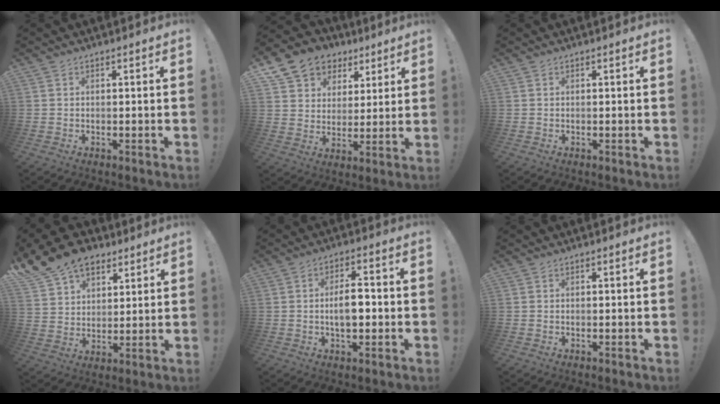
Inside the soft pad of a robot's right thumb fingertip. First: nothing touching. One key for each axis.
{"total": 12.2, "fx": 7.0, "fy": 9.4, "fz": 3.5, "tx": -0.054, "ty": -0.045, "tz": 0.141}
{"total": 0.0}
{"total": 14.6, "fx": 9.8, "fy": 9.4, "fz": 5.4, "tx": -0.107, "ty": -0.054, "tz": 0.190}
{"total": 7.0, "fx": -0.8, "fy": 3.5, "fz": 6.1, "tx": -0.097, "ty": 0.002, "tz": -0.023}
{"total": 0.0}